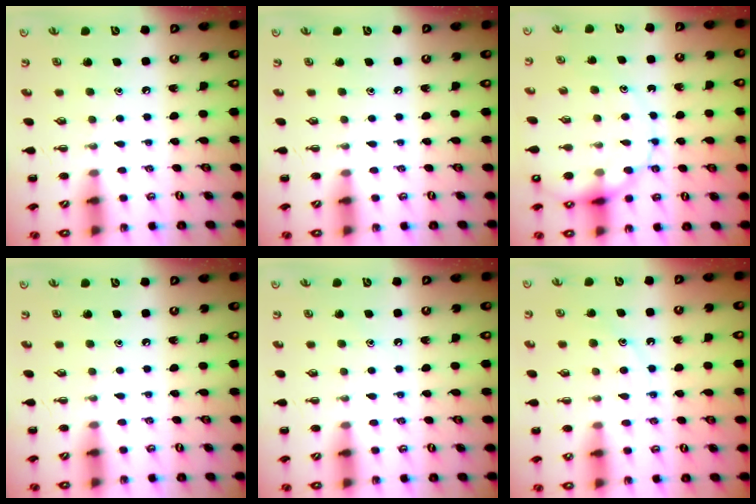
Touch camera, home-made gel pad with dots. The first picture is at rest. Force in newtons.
{"total": 0.0}
{"total": 14.3, "press": 13.9, "slide": 3.3}
{"total": 0.0}
{"total": 7.5, "press": 7.3, "slide": 1.4}
{"total": 11.2, "press": 11.2, "slide": 1.1}